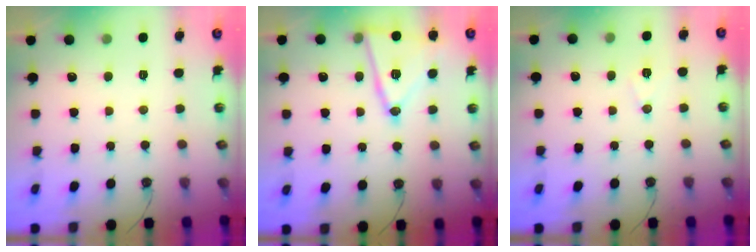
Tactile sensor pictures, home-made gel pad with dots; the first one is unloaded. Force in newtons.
{"total": 14.9, "press": 14.6, "slide": 3.1}
{"total": 6.8, "press": 5.1, "slide": 4.5}